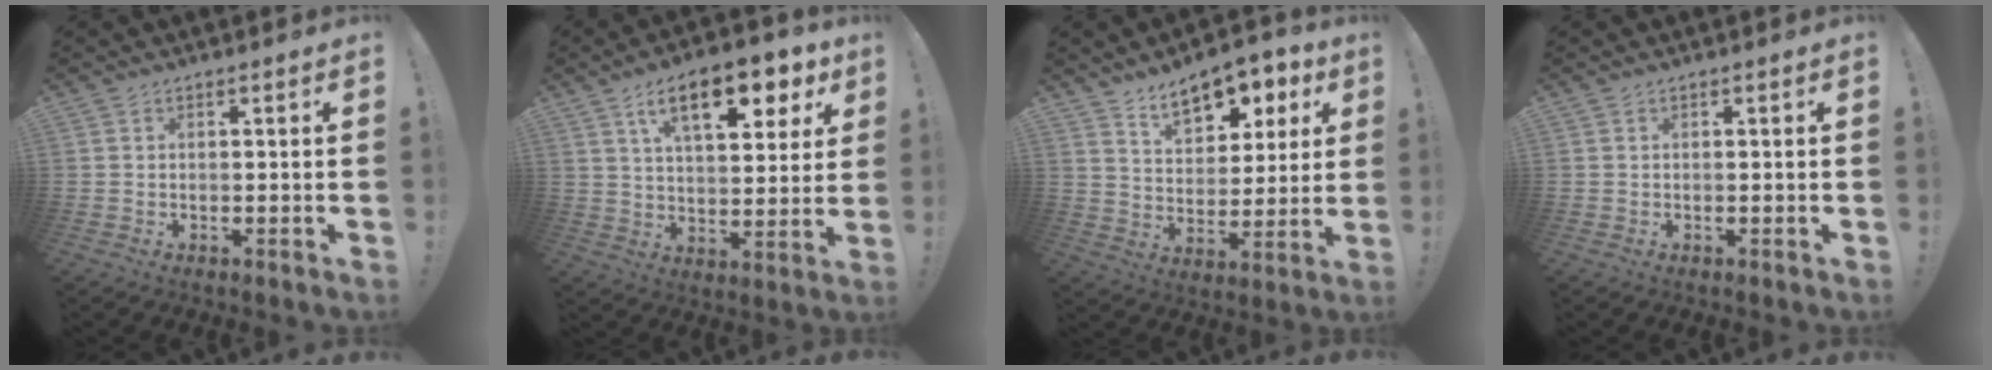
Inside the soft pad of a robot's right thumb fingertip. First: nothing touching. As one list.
[{"total": 16.9, "force": [8.5, 7.2, 12.7], "torque": [-0.183, -0.036, 0.135]}, {"total": 12.2, "force": [8.4, 6.7, 5.9], "torque": [-0.074, -0.059, 0.149]}, {"total": 0.0}]